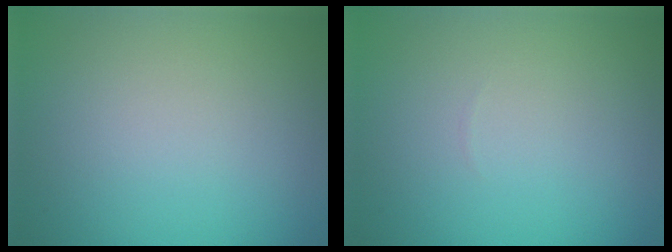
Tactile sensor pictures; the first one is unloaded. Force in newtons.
{"total": 0.0}